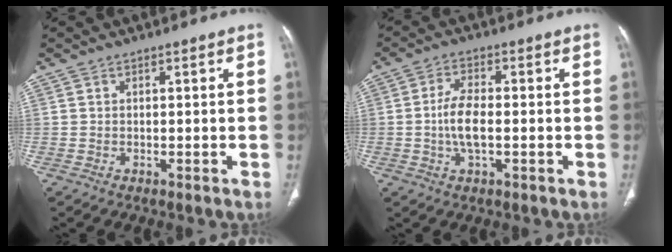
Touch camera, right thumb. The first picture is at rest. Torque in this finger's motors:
{"motor_torque": [2.37, 2.64, 0.95, -0.28, 0.17]}